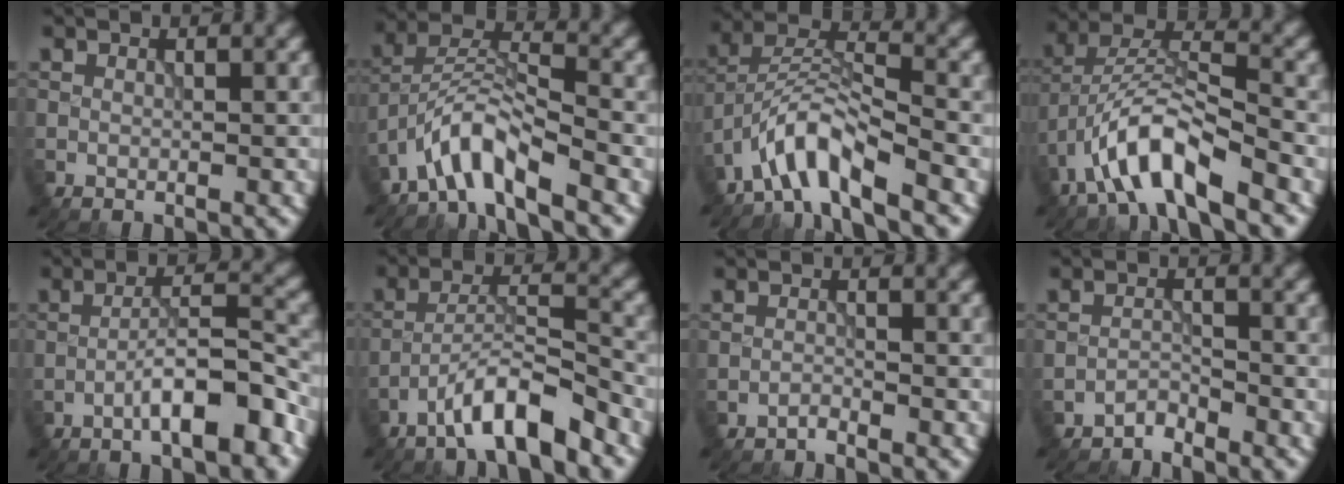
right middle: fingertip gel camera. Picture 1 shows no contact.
{"total": 5.6, "force": [-4.3, 1.3, 3.4], "torque": [-0.060, 0.009, -0.088]}
{"total": 6.3, "force": [-4.6, 1.6, 4.0], "torque": [-0.070, 0.009, -0.091]}
{"total": 8.4, "force": [-5.0, 2.6, 6.2], "torque": [-0.111, 0.012, -0.095]}
{"total": 6.2, "force": [-3.2, 1.3, 5.1], "torque": [-0.079, 0.020, -0.055]}
{"total": 5.9, "force": [-4.2, 1.0, 4.0], "torque": [-0.066, 0.012, -0.078]}
{"total": 0.9, "force": [-0.8, 0.0, 0.1], "torque": [0.001, 0.003, -0.021]}
{"total": 1.6, "force": [-1.6, 0.2, 0.1], "torque": [-0.001, 0.006, -0.033]}